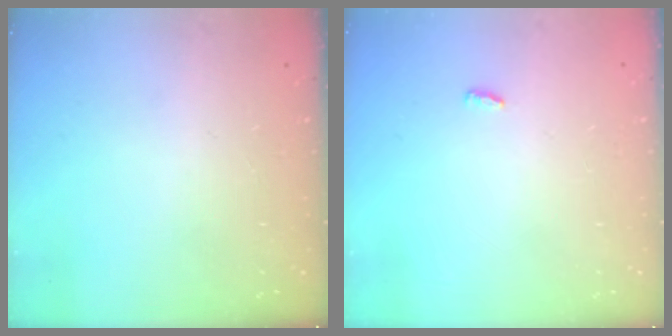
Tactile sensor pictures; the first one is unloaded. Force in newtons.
{"total": 2.9, "press": 2.6, "slide": 1.3}